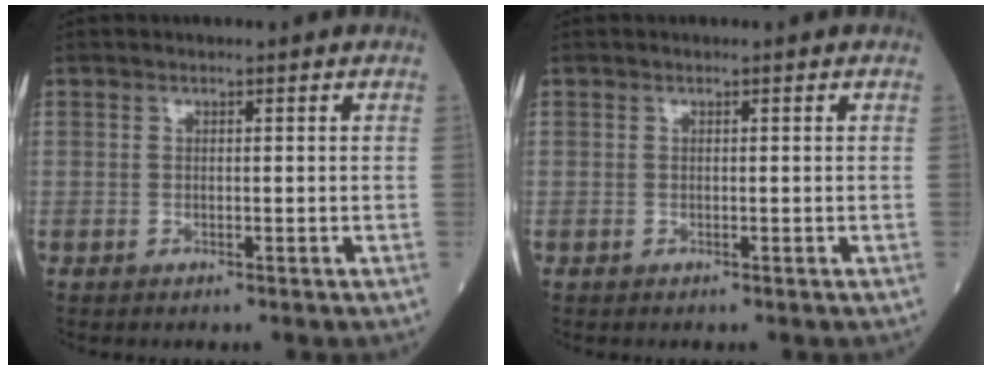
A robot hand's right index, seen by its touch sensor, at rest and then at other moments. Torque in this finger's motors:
{"motor_torque": [0.00, 0.00, 0.00, -0.01]}